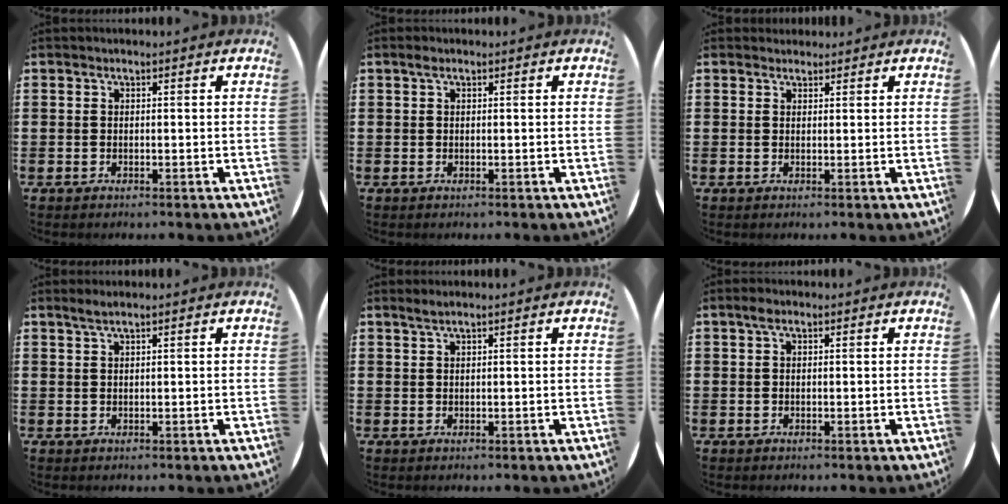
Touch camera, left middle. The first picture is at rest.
{"total": 0.7, "force": [0.4, 0.3, 0.4], "torque": [-0.002, 0.000, 0.005]}
{"total": 1.1, "force": [1.0, 0.3, -0.1], "torque": [0.000, 0.002, 0.020]}
{"total": 1.4, "force": [1.0, 0.0, 0.9], "torque": [-0.018, 0.002, 0.018]}
{"total": 1.1, "force": [0.8, 0.0, 0.7], "torque": [-0.014, 0.001, 0.014]}
{"total": 1.1, "force": [0.5, 0.6, 0.7], "torque": [-0.009, 0.001, 0.008]}